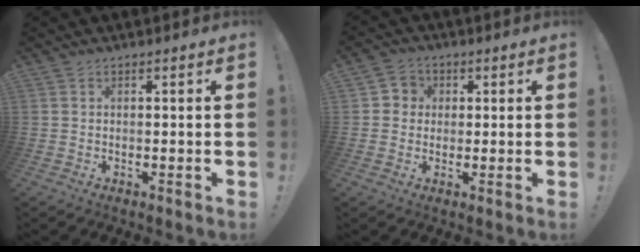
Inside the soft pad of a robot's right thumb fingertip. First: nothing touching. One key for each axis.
{"total": 4.5, "fx": 0.0, "fy": 4.4, "fz": 1.0, "tx": -0.012, "ty": 0.007, "tz": -0.001}